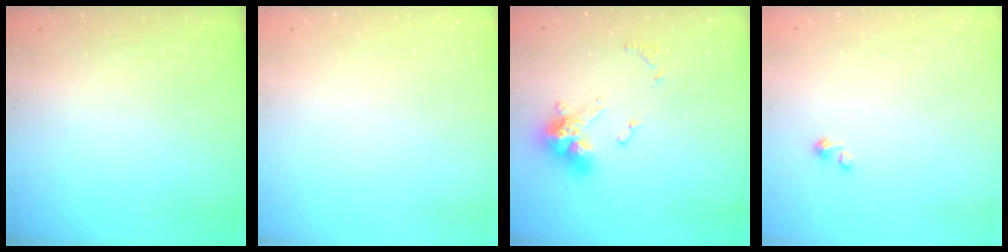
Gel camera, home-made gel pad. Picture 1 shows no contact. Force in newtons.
{"total": 0.0}
{"total": 13.4, "press": 13.3, "slide": 1.4}
{"total": 0.0}